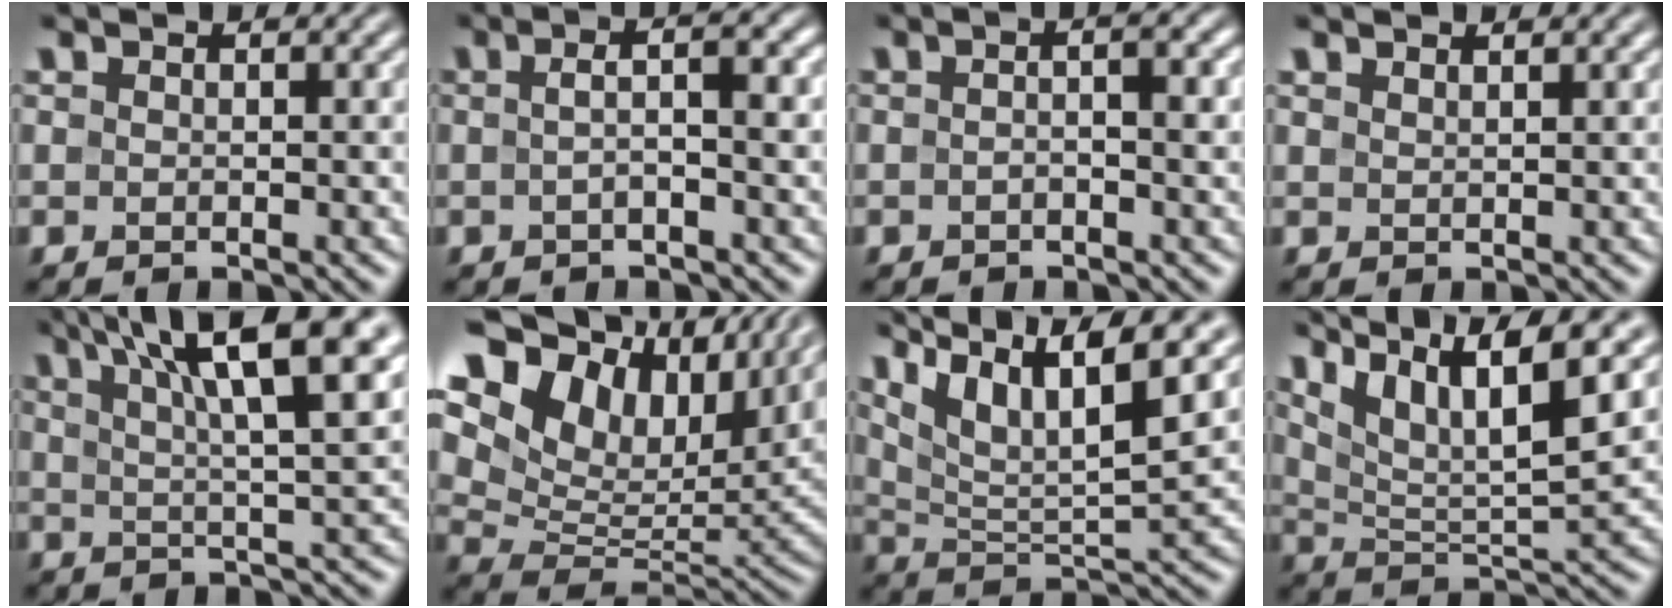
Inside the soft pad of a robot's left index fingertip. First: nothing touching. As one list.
[{"total": 3.6, "force": [0.1, 0.8, 3.5], "torque": [-0.057, 0.011, -0.003]}, {"total": 2.8, "force": [-0.2, 0.6, 2.8], "torque": [-0.046, 0.004, -0.006]}, {"total": 1.1, "force": [1.0, 0.2, 0.4], "torque": [-0.001, -0.001, 0.013]}, {"total": 11.6, "force": [6.1, 2.7, 9.5], "torque": [-0.122, 0.025, 0.087]}, {"total": 17.6, "force": [7.6, 11.1, 11.4], "torque": [-0.207, 0.027, 0.143]}, {"total": 12.7, "force": [8.0, 3.6, 9.1], "torque": [-0.166, 0.017, 0.112]}, {"total": 11.6, "force": [7.0, 3.0, 8.7], "torque": [-0.156, 0.013, 0.105]}]